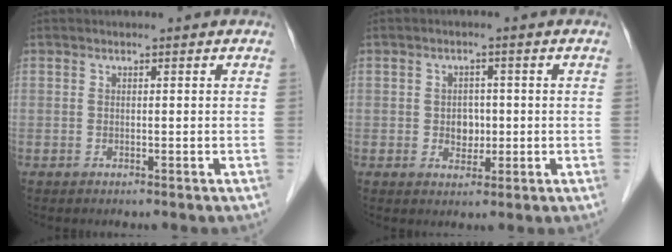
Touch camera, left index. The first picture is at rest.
{"total": 3.1, "force": [-0.2, 2.4, 1.9], "torque": [-0.027, 0.008, 0.002]}